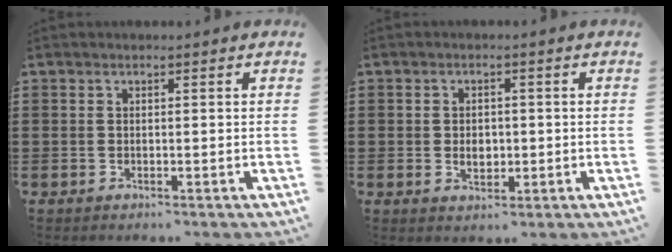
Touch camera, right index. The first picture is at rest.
{"total": 2.8, "force": [-0.3, 2.0, 1.9], "torque": [-0.032, 0.002, -0.009]}